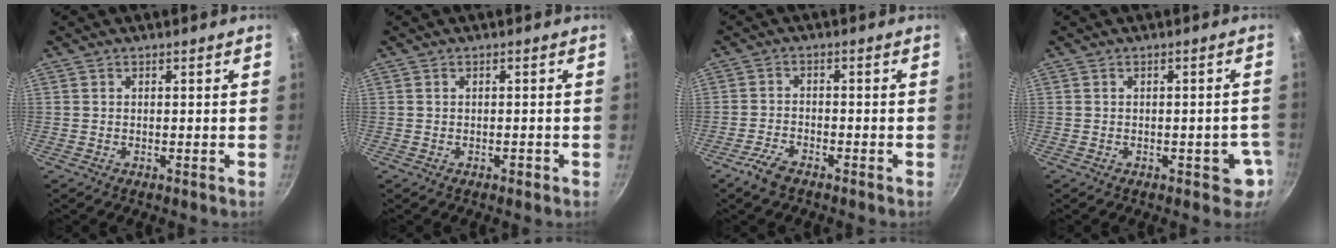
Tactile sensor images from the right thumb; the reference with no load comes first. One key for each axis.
{"total": 0.8, "fx": -0.5, "fy": 0.4, "fz": 0.5, "tx": -0.006, "ty": 0.006, "tz": -0.006}
{"total": 4.2, "fx": -3.1, "fy": 1.5, "fz": 2.4, "tx": -0.056, "ty": 0.022, "tz": -0.063}
{"total": 4.2, "fx": -1.5, "fy": 2.3, "fz": 3.1, "tx": -0.006, "ty": 0.017, "tz": -0.016}